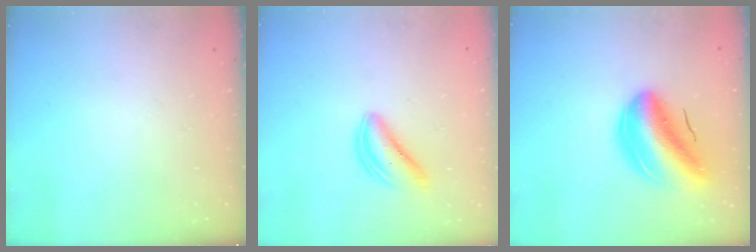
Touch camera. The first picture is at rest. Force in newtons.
{"total": 5.6, "press": 5.6, "slide": 0.1}
{"total": 15.2, "press": 14.6, "slide": 4.3}